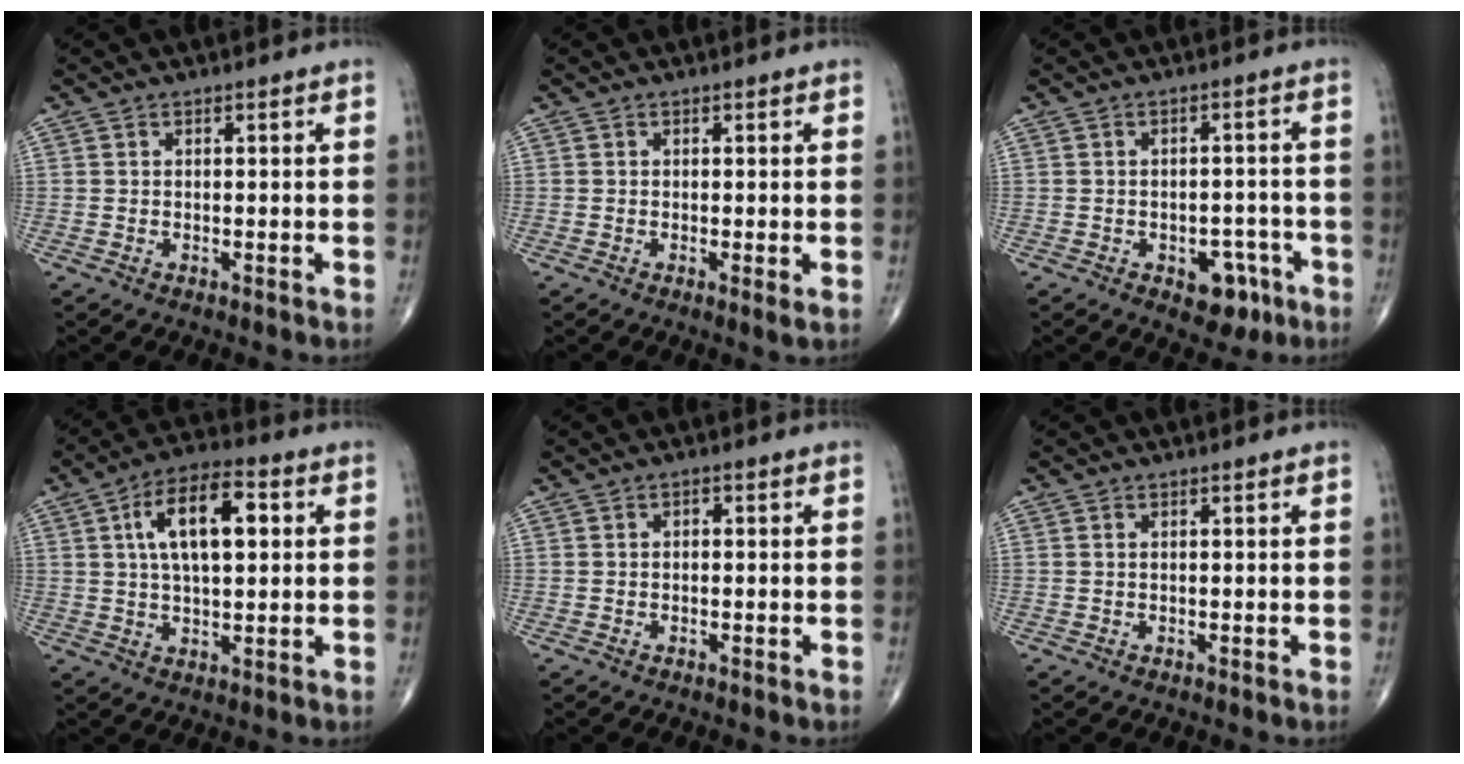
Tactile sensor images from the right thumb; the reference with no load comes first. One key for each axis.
{"total": 1.3, "fx": -0.1, "fy": 0.1, "fz": 1.3, "tx": -0.026, "ty": -0.006, "tz": -0.004}
{"total": 6.4, "fx": -3.1, "fy": 4.0, "fz": 4.0, "tx": -0.021, "ty": 0.023, "tz": -0.034}
{"total": 12.9, "fx": 3.1, "fy": 5.9, "fz": 11.1, "tx": -0.181, "ty": 0.011, "tz": 0.048}
{"total": 0.8, "fx": 0.0, "fy": 0.5, "fz": 0.6, "tx": -0.007, "ty": 0.002, "tz": -0.003}
{"total": 0.0}